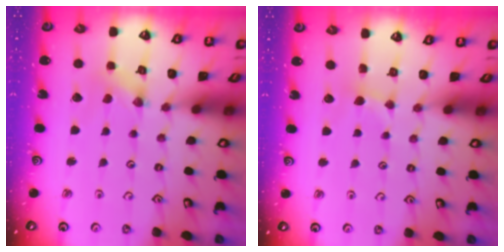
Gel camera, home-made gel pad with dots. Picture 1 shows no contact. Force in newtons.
{"total": 2.4, "press": 2.4, "slide": 0.4}